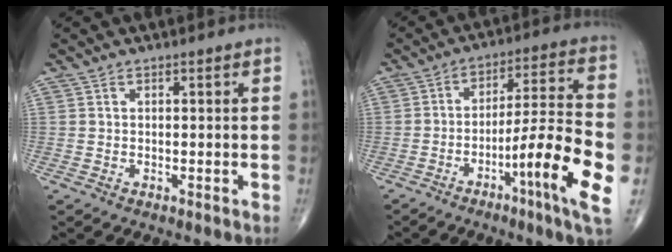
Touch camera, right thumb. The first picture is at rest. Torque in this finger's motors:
{"motor_torque": [2.25, 1.41, 0.90, -0.98, 0.33]}